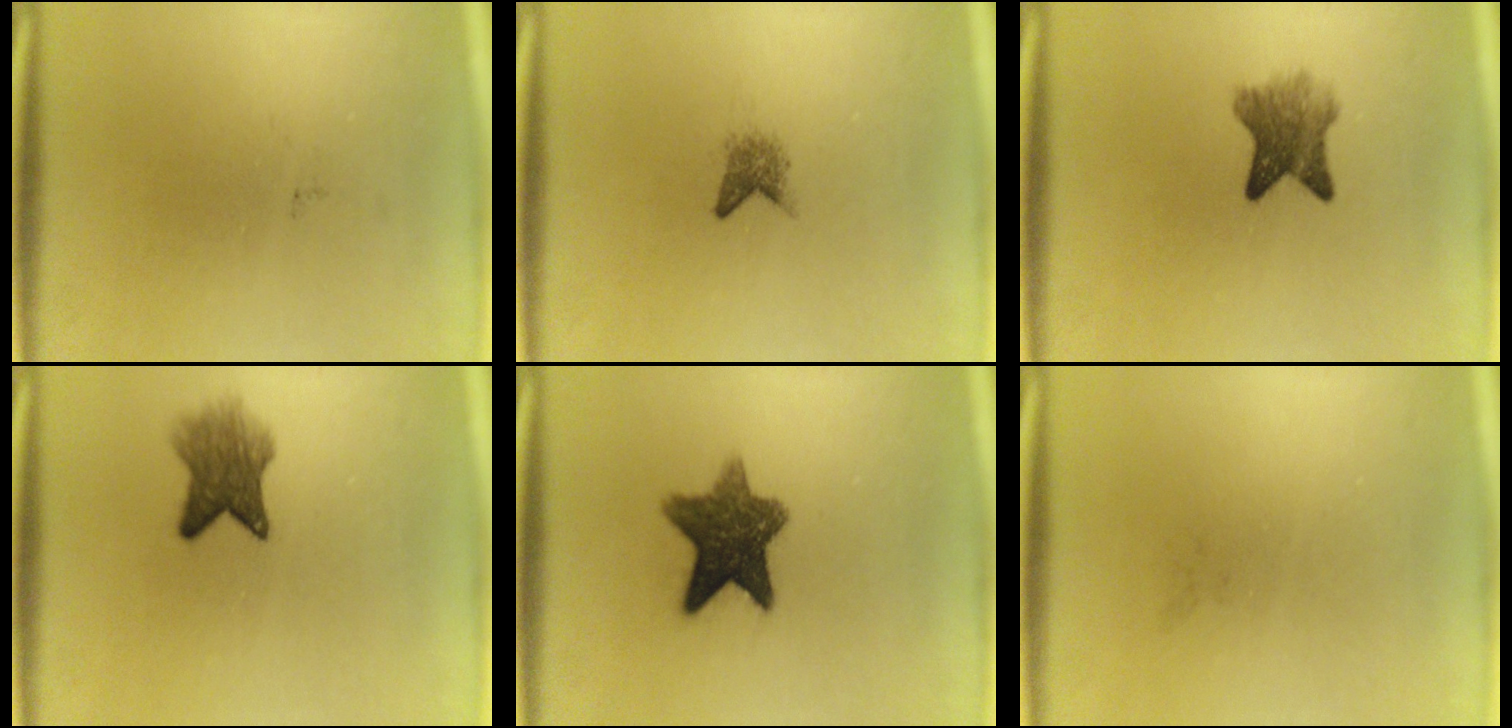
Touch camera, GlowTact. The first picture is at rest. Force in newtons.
{"total": 1.8}
{"total": 5.2}
{"total": 5.6}
{"total": 9.9}
{"total": 0.0}